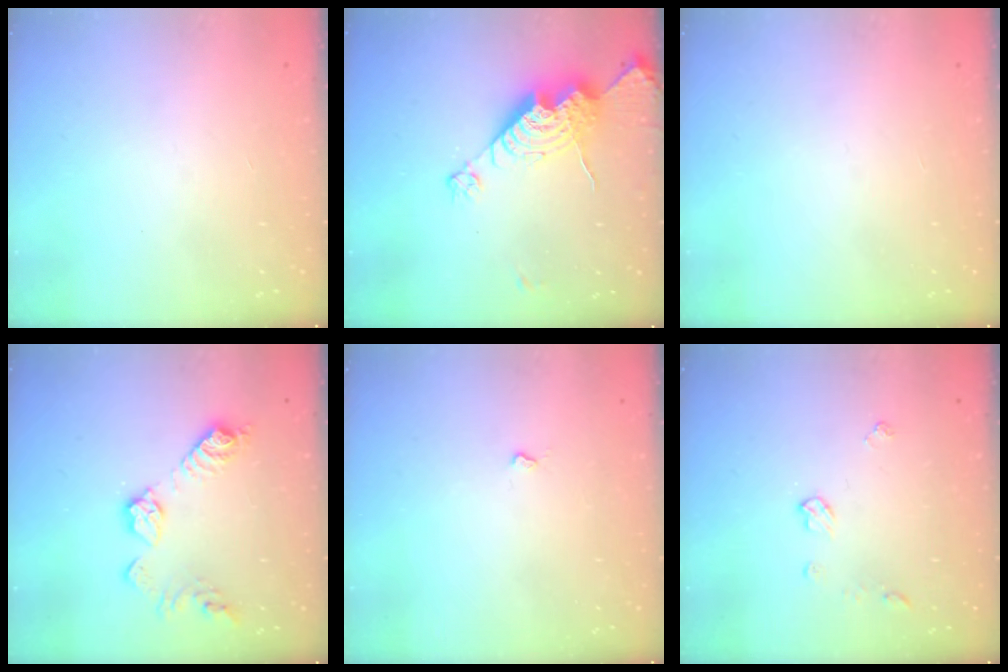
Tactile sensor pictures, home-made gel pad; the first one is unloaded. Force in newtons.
{"total": 15.9, "press": 15.9, "slide": 1.3}
{"total": 0.0}
{"total": 12.9, "press": 12.9, "slide": 0.7}
{"total": 1.9, "press": 1.9, "slide": 0.4}
{"total": 6.3, "press": 6.3, "slide": 0.3}